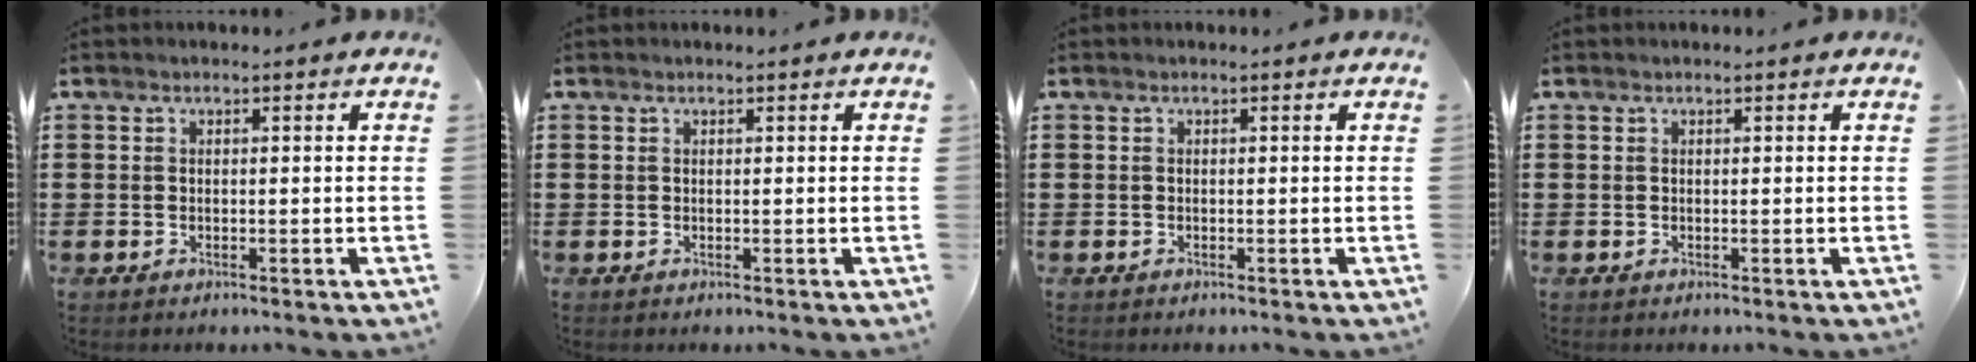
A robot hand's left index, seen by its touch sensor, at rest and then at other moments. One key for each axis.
{"total": 0.0}
{"total": 0.0}
{"total": 0.0}